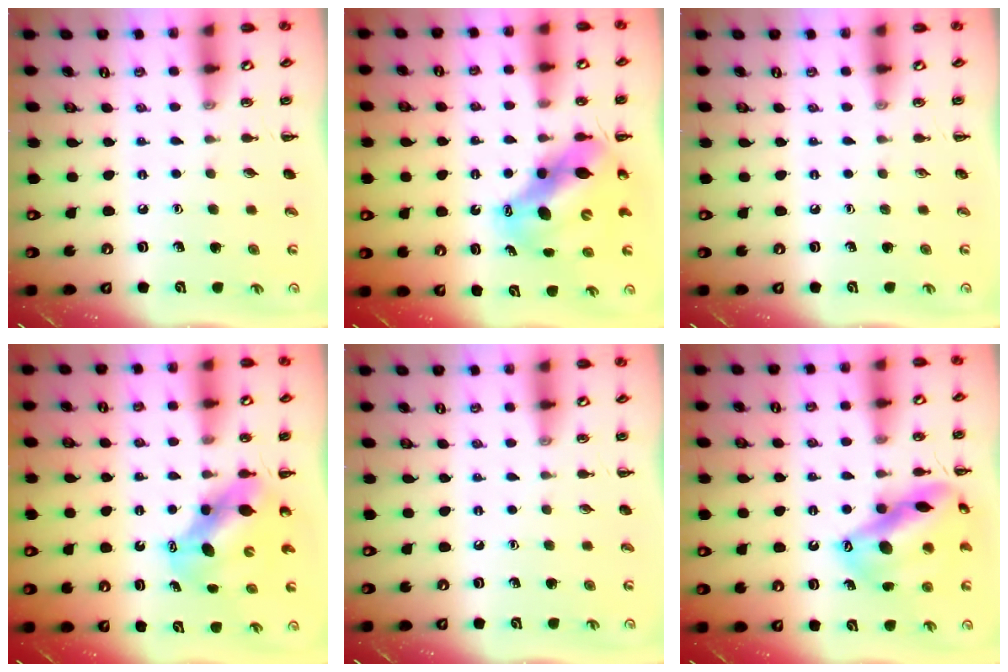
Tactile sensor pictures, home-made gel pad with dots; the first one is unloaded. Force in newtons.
{"total": 13.1, "press": 12.7, "slide": 3.3}
{"total": 0.0}
{"total": 6.7, "press": 6.5, "slide": 1.3}
{"total": 0.0}
{"total": 17.9, "press": 17.7, "slide": 2.8}